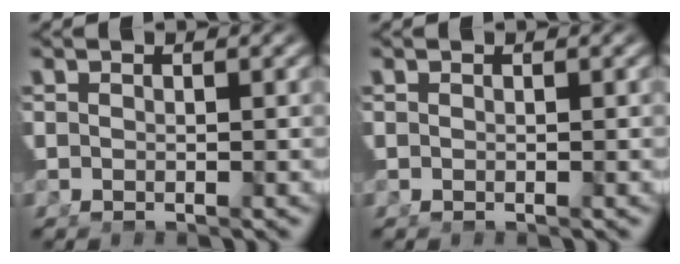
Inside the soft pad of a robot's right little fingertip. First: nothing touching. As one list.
[{"total": 0.0}]